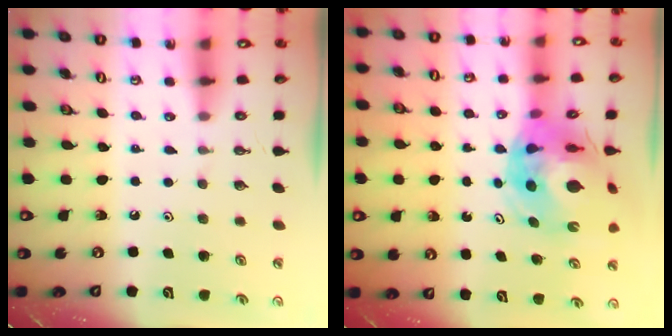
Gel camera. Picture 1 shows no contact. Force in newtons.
{"total": 15.3, "press": 15.2, "slide": 2.0}